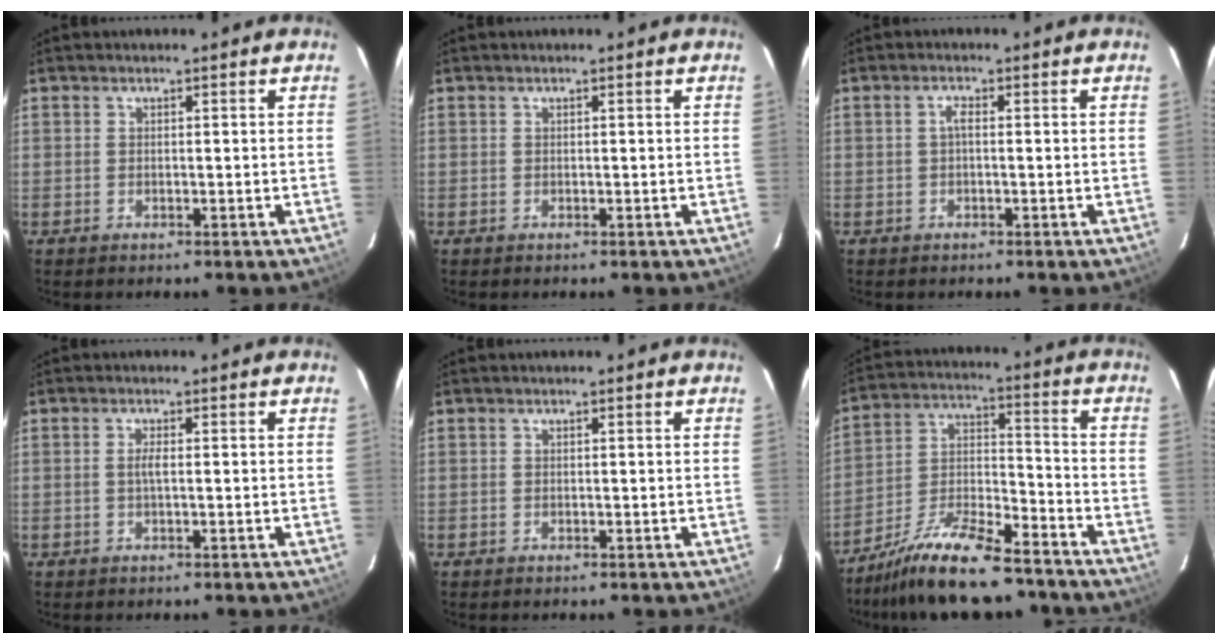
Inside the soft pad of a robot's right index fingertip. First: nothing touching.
{"total": 0.0}
{"total": 1.3, "force": [-0.1, 0.3, 1.3], "torque": [-0.025, 0.007, -0.004]}
{"total": 1.5, "force": [-0.1, 0.1, 1.5], "torque": [-0.028, 0.000, -0.004]}
{"total": 0.0}
{"total": 16.4, "force": [-13.1, 4.2, 9.0], "torque": [-0.179, 0.000, -0.226]}